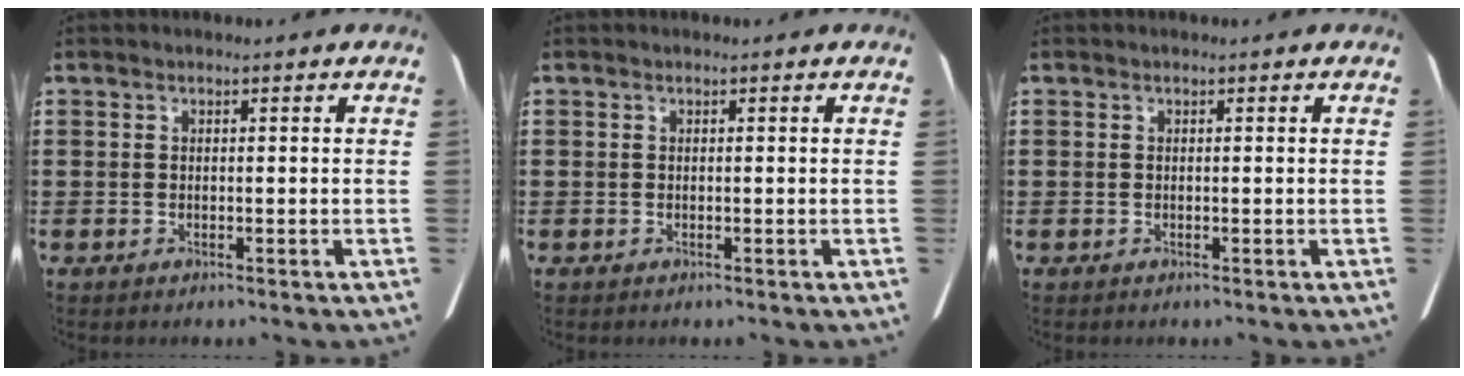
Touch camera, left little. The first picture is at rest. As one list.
[{"total": 0.0}, {"total": 0.0}]